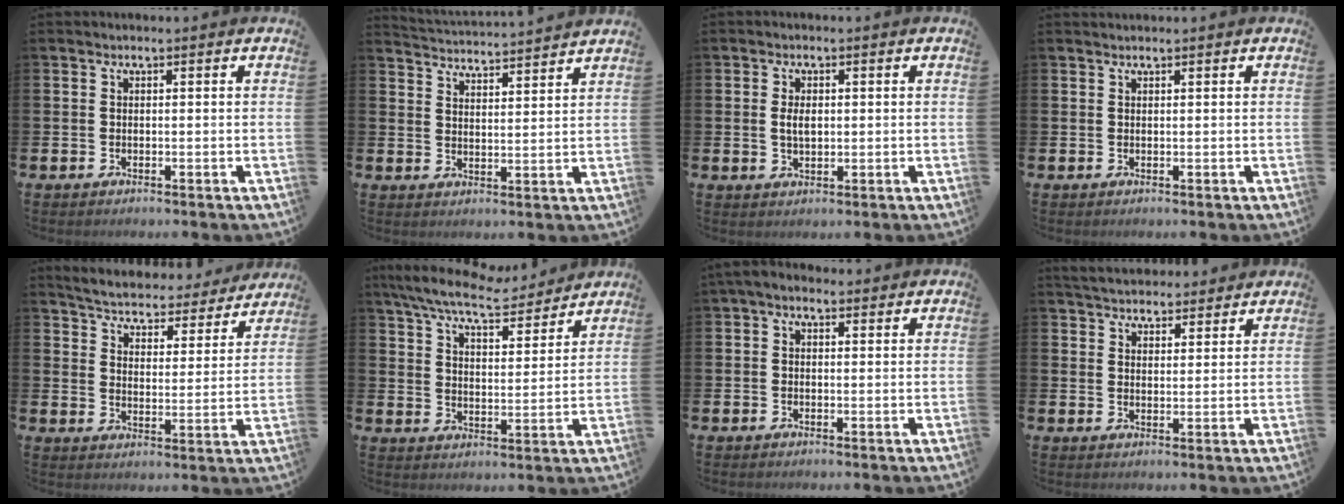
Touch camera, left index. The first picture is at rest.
{"total": 4.1, "force": [4.1, -0.4, -0.1], "torque": [-0.014, -0.036, 0.072]}
{"total": 2.7, "force": [0.3, 1.6, 2.2], "torque": [-0.030, 0.001, 0.000]}
{"total": 0.6, "force": [0.6, 0.0, 0.0], "torque": [0.001, -0.001, 0.011]}
{"total": 5.2, "force": [5.1, 0.9, 0.5], "torque": [-0.040, -0.039, 0.084]}
{"total": 8.7, "force": [8.0, 1.2, 3.2], "torque": [-0.090, -0.042, 0.143]}
{"total": 1.8, "force": [0.7, 1.2, 1.1], "torque": [-0.024, 0.011, 0.011]}
{"total": 4.6, "force": [4.5, 1.0, 0.1], "torque": [-0.012, -0.021, 0.081]}